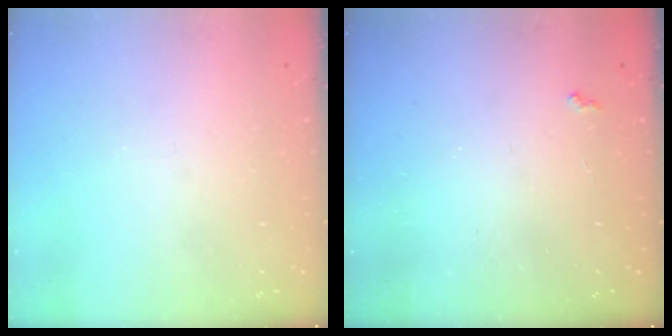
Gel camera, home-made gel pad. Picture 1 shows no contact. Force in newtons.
{"total": 2.5, "press": 2.4, "slide": 0.4}